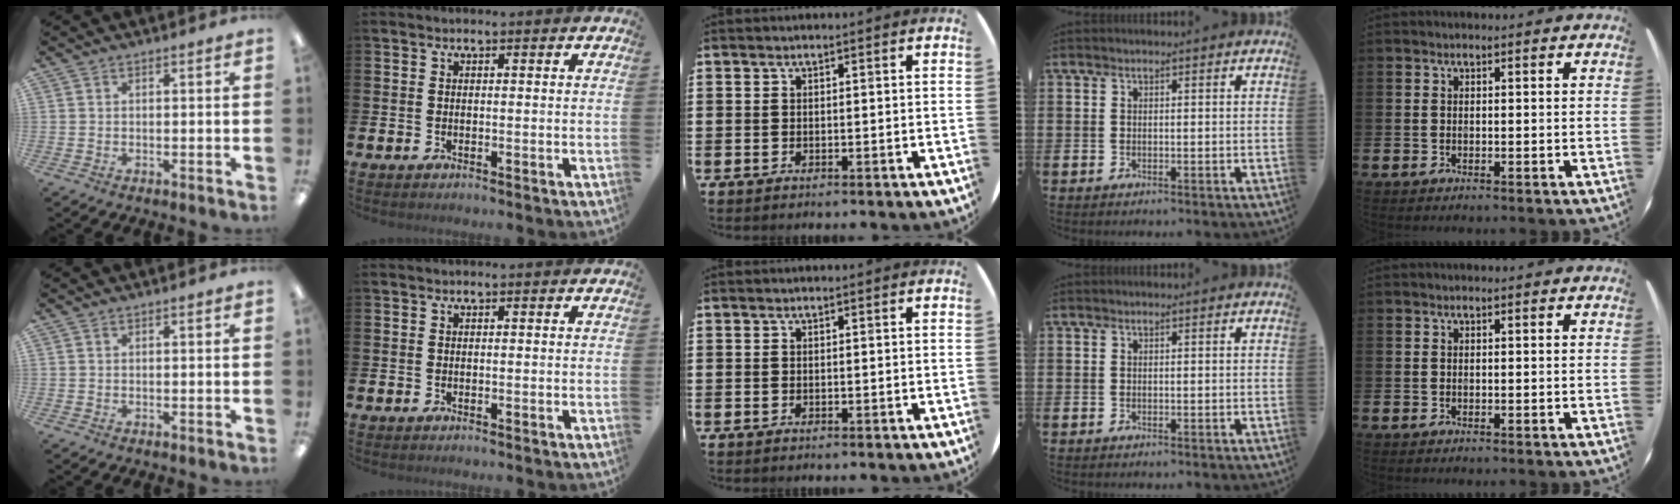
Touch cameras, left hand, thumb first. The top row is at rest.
{}